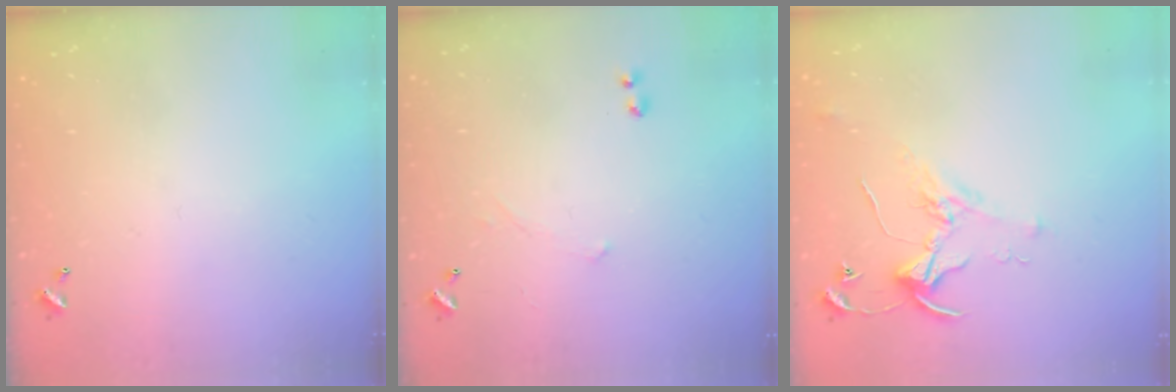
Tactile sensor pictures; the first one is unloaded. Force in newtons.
{"total": 1.7, "press": 1.7, "slide": 0.4}
{"total": 2.1, "press": 2.1, "slide": 0.1}